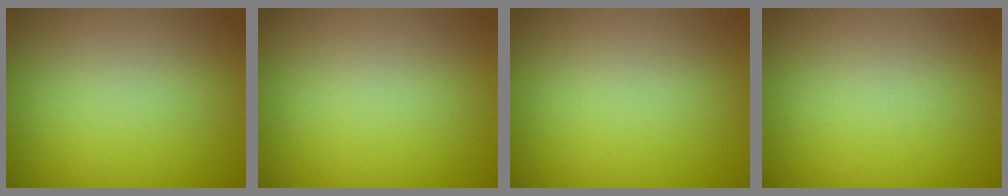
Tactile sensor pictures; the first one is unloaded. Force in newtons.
{"total": 0.0}
{"total": 0.0}
{"total": 0.0}